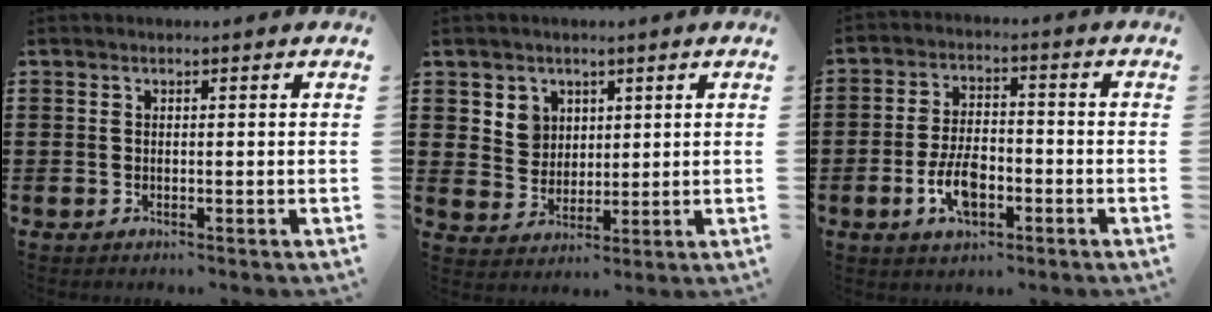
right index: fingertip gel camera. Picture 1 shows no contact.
{"total": 4.8, "force": [2.4, 4.1, 0.6], "torque": [-0.027, 0.009, 0.043]}
{"total": 7.2, "force": [-2.7, 3.6, 5.7], "torque": [-0.127, -0.001, -0.053]}